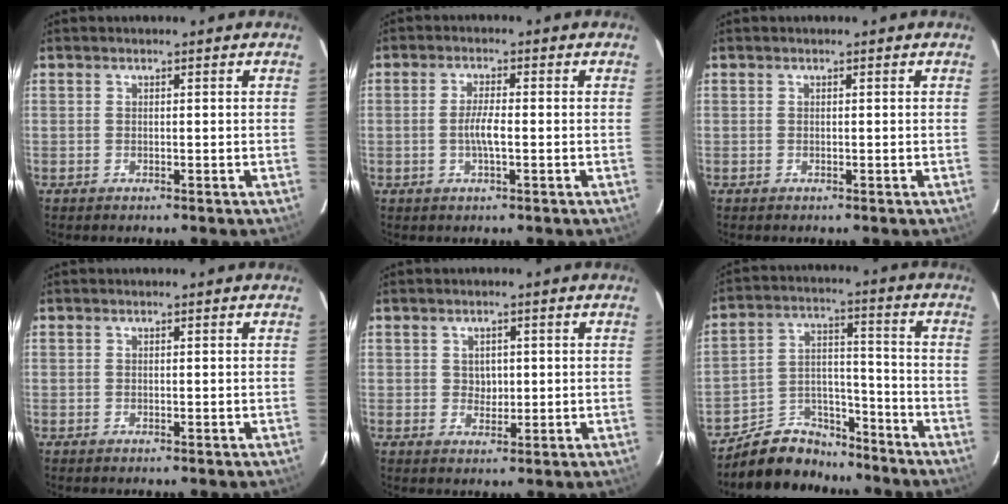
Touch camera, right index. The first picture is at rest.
{"total": 3.6, "force": [-0.7, 0.5, 3.5], "torque": [-0.066, 0.001, -0.014]}
{"total": 0.0}
{"total": 0.0}
{"total": 2.6, "force": [0.4, 2.3, 1.2], "torque": [-0.015, 0.005, 0.008]}
{"total": 11.5, "force": [-10.0, 5.5, 1.6], "torque": [-0.039, 0.053, -0.162]}